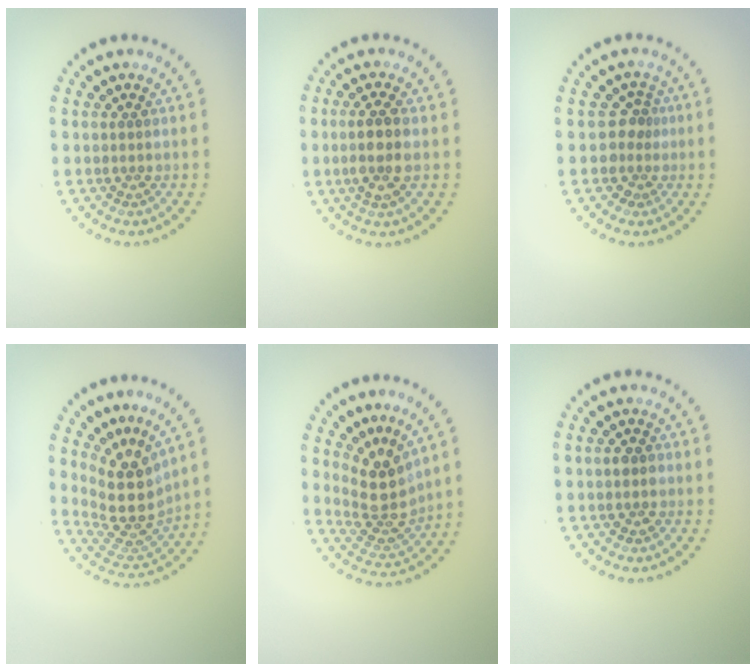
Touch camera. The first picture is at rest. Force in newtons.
{"total": 2.8, "press": 2.6, "slide": 1.1}
{"total": 2.1, "press": 1.5, "slide": 1.4}
{"total": 4.9, "press": 3.7, "slide": 3.2}
{"total": 4.0, "press": 3.1, "slide": 2.4}
{"total": 1.4, "press": 1.4, "slide": 0.3}